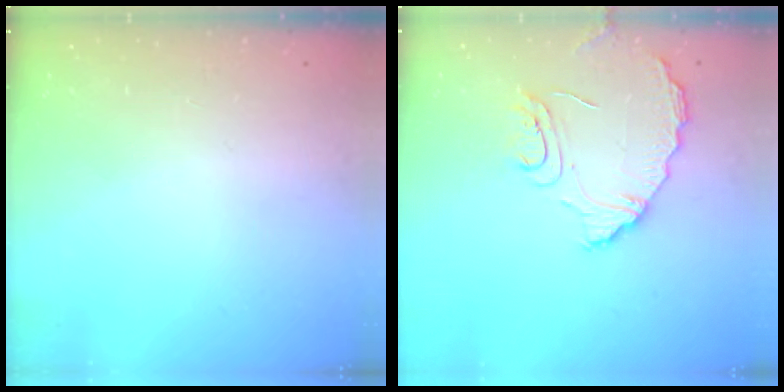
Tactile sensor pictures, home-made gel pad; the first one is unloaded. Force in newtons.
{"total": 10.5, "press": 10.4, "slide": 0.9}